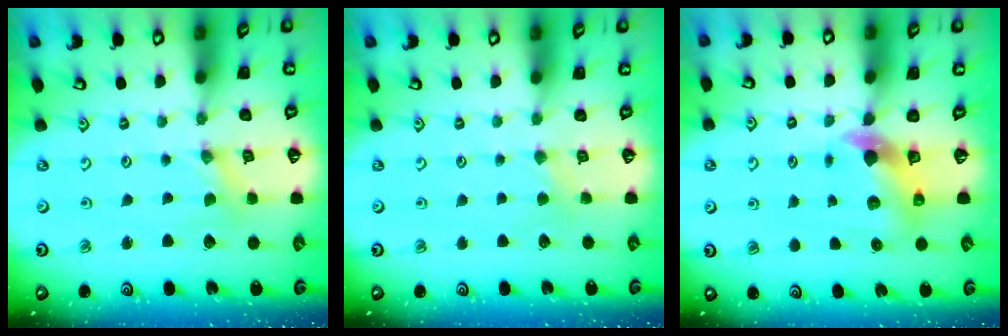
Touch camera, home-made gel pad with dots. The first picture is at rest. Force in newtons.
{"total": 2.3, "press": 2.3, "slide": 0.3}
{"total": 6.3, "press": 6.3, "slide": 0.9}